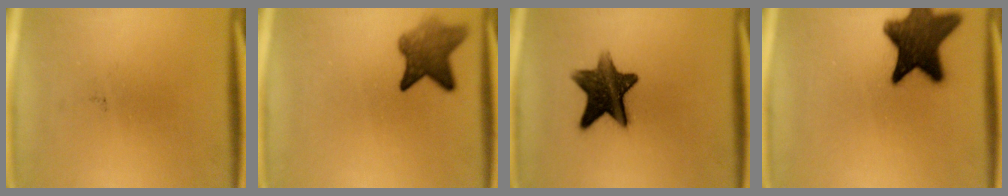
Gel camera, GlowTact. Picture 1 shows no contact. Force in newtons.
{"total": 6.2}
{"total": 11.6}
{"total": 14.3}